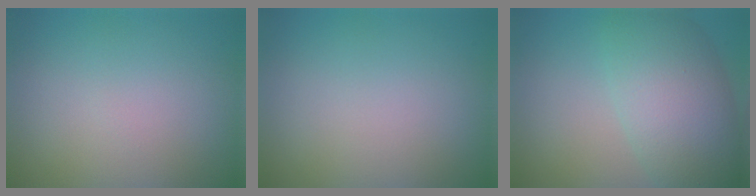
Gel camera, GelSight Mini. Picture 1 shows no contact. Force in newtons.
{"total": 0.0}
{"total": 8.2, "press": 8.2, "slide": 0.3}